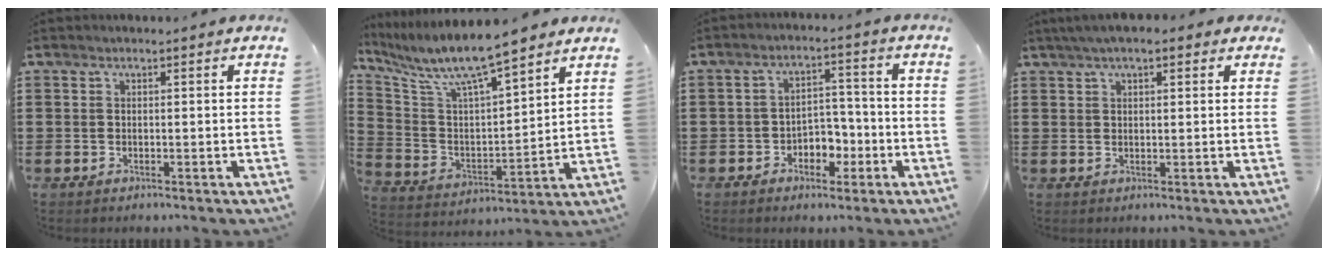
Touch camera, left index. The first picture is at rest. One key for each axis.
{"total": 8.6, "fx": 7.4, "fy": 1.0, "fz": 4.3, "tx": -0.116, "ty": -0.046, "tz": 0.123}
{"total": 3.7, "fx": -1.7, "fy": 0.2, "fz": 3.3, "tx": -0.066, "ty": -0.003, "tz": -0.034}
{"total": 3.3, "fx": 2.3, "fy": 1.2, "fz": 2.1, "tx": -0.047, "ty": 0.011, "tz": 0.041}